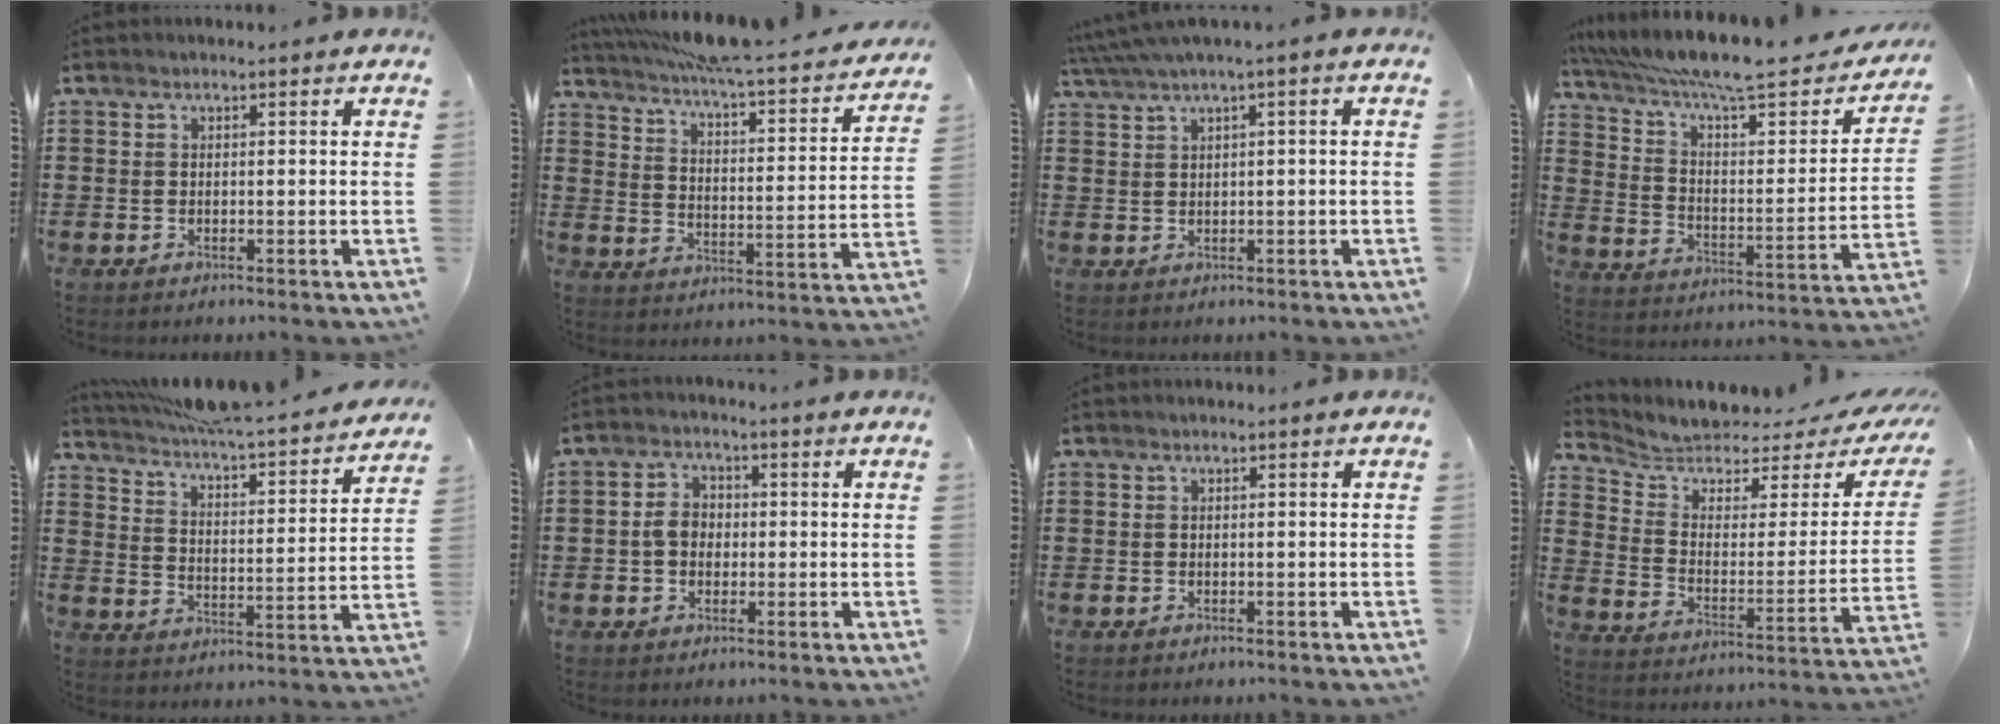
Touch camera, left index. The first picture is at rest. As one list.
[{"total": 5.8, "force": [5.0, -0.2, 3.1], "torque": [-0.083, -0.044, 0.079]}, {"total": 2.0, "force": [0.5, -0.3, 1.9], "torque": [-0.042, -0.008, 0.006]}, {"total": 9.4, "force": [7.3, 0.8, 5.8], "torque": [-0.133, -0.057, 0.118]}, {"total": 5.0, "force": [4.6, -0.2, 1.9], "torque": [-0.062, -0.045, 0.071]}, {"total": 3.8, "force": [-0.2, 3.1, 2.3], "torque": [-0.060, 0.006, -0.010]}, {"total": 0.0}, {"total": 4.4, "force": [3.8, 1.6, 1.5], "torque": [-0.058, -0.031, 0.060]}]